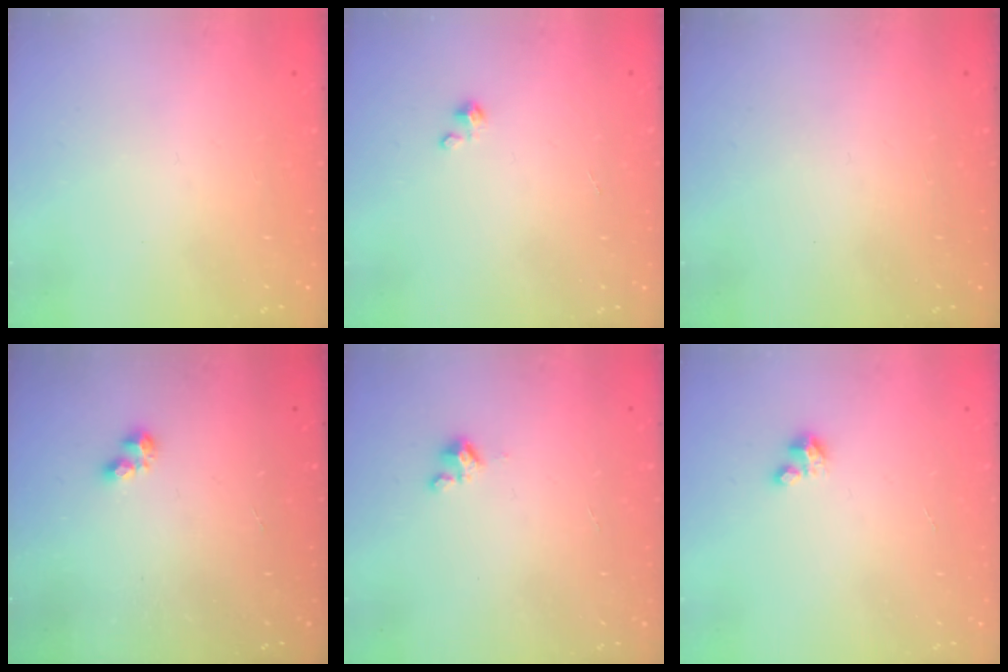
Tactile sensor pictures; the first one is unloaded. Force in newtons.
{"total": 1.7, "press": 1.7, "slide": 0.1}
{"total": 0.0}
{"total": 2.2, "press": 2.2, "slide": 0.3}
{"total": 2.4, "press": 2.4, "slide": 0.3}
{"total": 3.1, "press": 3.1, "slide": 0.2}